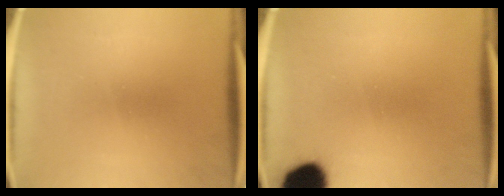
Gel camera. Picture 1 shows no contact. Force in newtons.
{"total": 11.6}